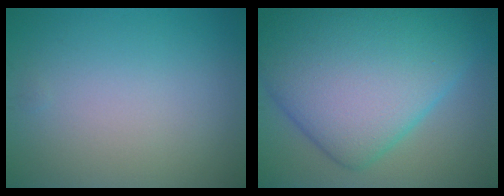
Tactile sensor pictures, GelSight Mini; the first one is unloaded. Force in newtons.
{"total": 14.2, "press": 14.2, "slide": 0.1}